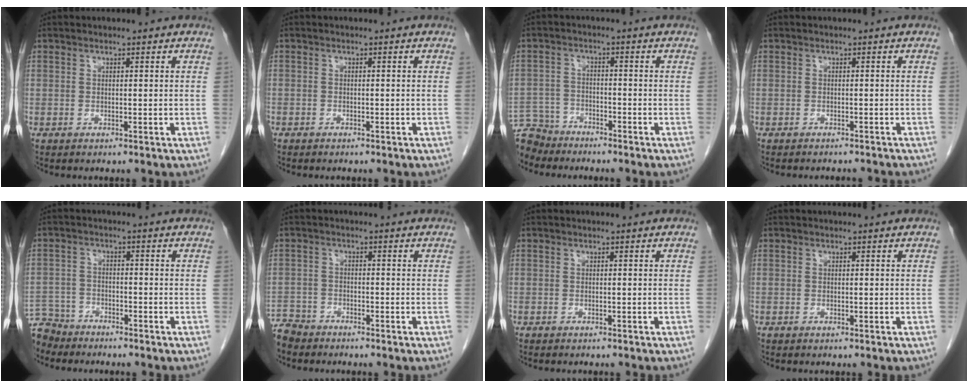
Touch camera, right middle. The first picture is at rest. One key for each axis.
{"total": 1.0, "fx": -0.8, "fy": 0.5, "fz": 0.2, "tx": -0.008, "ty": 0.002, "tz": -0.011}
{"total": 6.6, "fx": -6.2, "fy": 2.2, "fz": -0.4, "tx": 0.009, "ty": -0.001, "tz": -0.119}
{"total": 5.3, "fx": -4.9, "fy": 1.0, "fz": 1.5, "tx": -0.017, "ty": -0.006, "tz": -0.053}
{"total": 6.3, "fx": -5.8, "fy": 2.4, "fz": -0.4, "tx": 0.006, "ty": -0.004, "tz": -0.110}
{"total": 4.3, "fx": -4.1, "fy": 1.4, "fz": 0.2, "tx": -0.002, "ty": -0.009, "tz": -0.081}
{"total": 2.0, "fx": -1.8, "fy": 0.3, "fz": 0.8, "tx": -0.011, "ty": -0.002, "tz": -0.019}
{"total": 0.0}